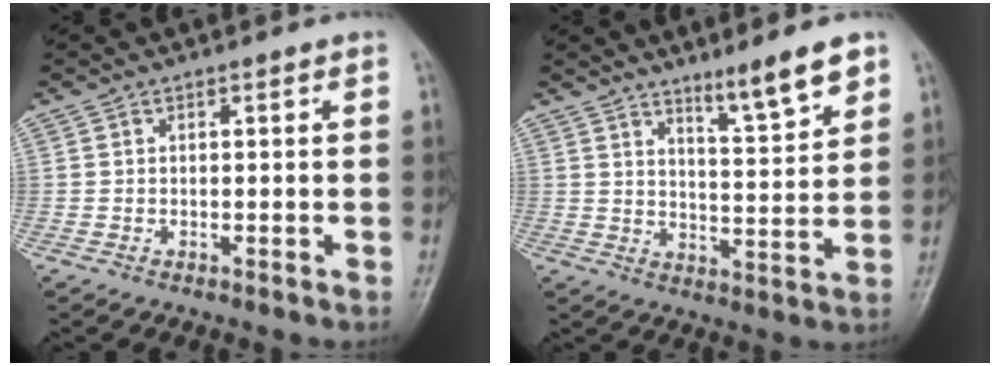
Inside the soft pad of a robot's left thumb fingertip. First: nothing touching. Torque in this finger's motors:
{"motor_torque": [0.28, 0.14, -0.10, -0.32, 0.11]}